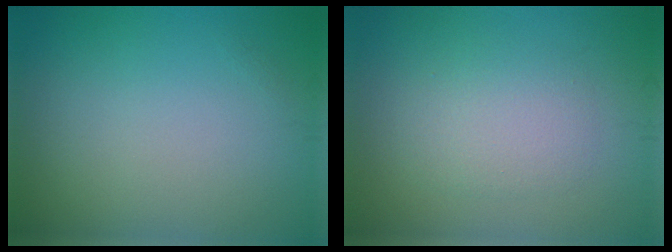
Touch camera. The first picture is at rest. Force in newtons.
{"total": 2.8, "press": 2.8, "slide": 0.2}